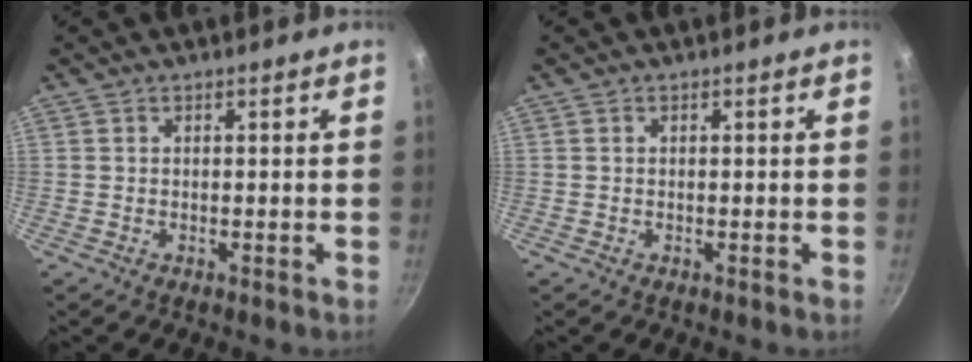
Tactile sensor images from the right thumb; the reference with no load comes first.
{"total": 0.0}